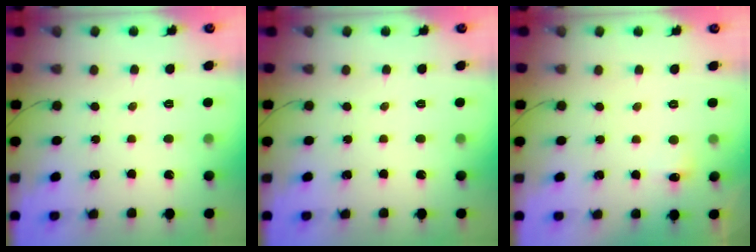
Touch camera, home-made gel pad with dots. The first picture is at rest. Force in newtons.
{"total": 0.0}
{"total": 4.7, "press": 4.6, "slide": 1.0}